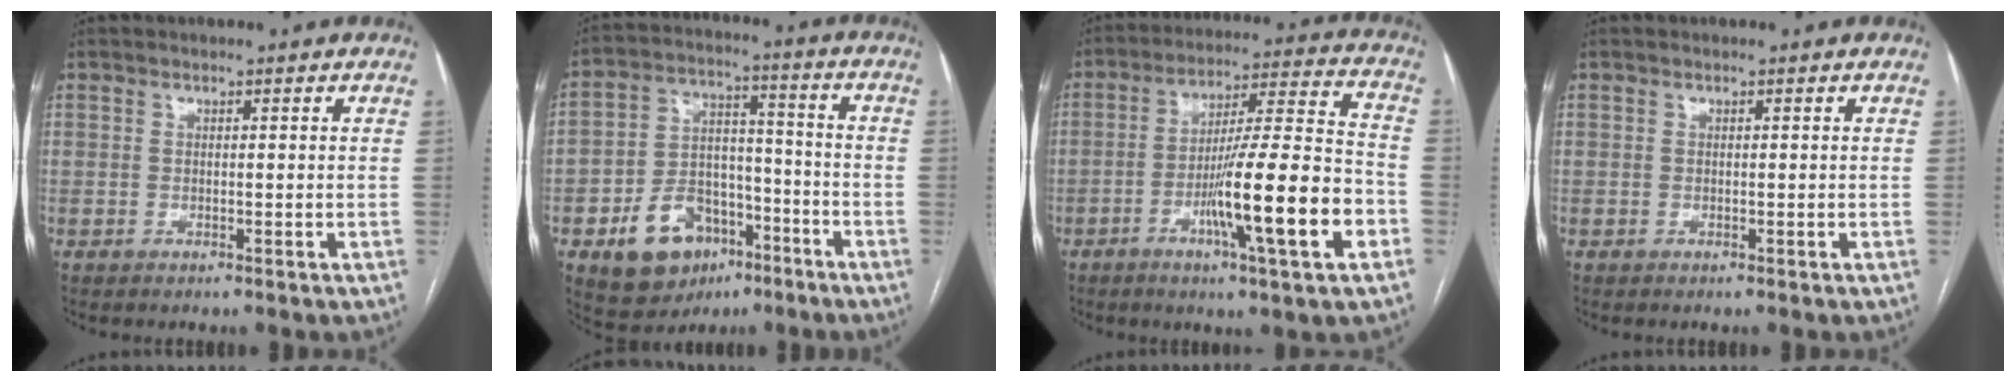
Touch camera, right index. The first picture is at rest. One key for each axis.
{"total": 13.5, "fx": -6.9, "fy": 8.8, "fz": 7.6, "tx": -0.142, "ty": 0.025, "tz": -0.106}
{"total": 17.2, "fx": -6.2, "fy": 0.3, "fz": 16.0, "tx": -0.266, "ty": -0.005, "tz": -0.097}
{"total": 0.0}